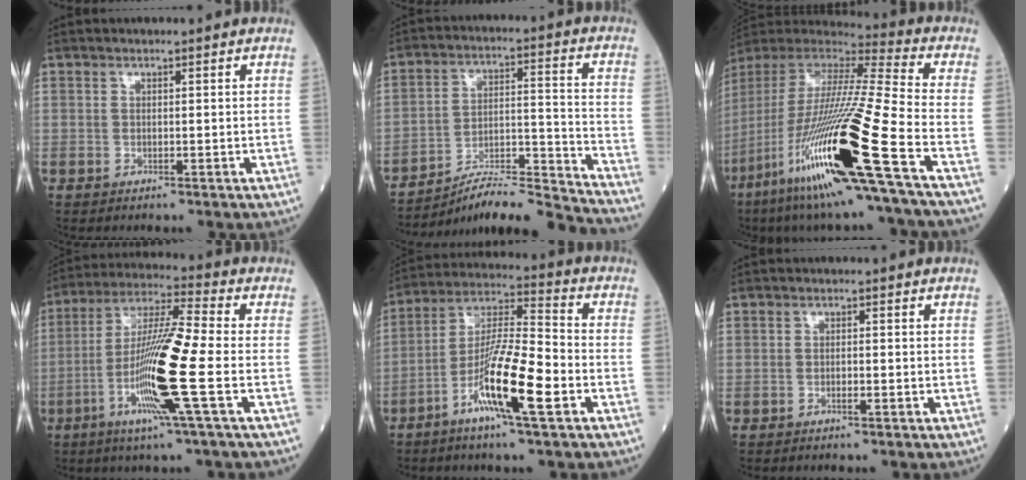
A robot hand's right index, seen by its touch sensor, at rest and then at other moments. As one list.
[{"total": 15.3, "force": [-14.6, -2.0, 4.0], "torque": [-0.057, 0.027, -0.239]}, {"total": 28.1, "force": [-12.3, -0.2, 25.2], "torque": [-0.502, -0.067, -0.231]}, {"total": 14.5, "force": [-4.0, -1.0, 13.9], "torque": [-0.273, -0.013, -0.084]}, {"total": 11.7, "force": [-5.0, 0.5, 10.5], "torque": [-0.202, -0.001, -0.097]}, {"total": 0.9, "force": [-0.4, 0.1, 0.8], "torque": [-0.016, 0.002, -0.005]}]